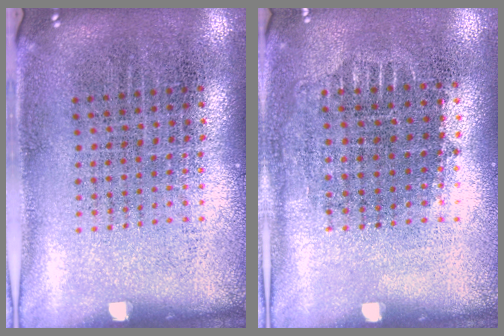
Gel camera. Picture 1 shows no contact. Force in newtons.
{"total": 0.7, "press": 0.7, "slide": 0.2}